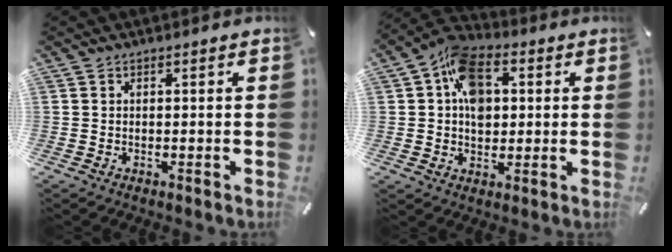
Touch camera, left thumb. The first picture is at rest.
{"total": 11.7, "force": [2.3, 8.7, 7.5], "torque": [-0.122, 0.007, 0.045]}